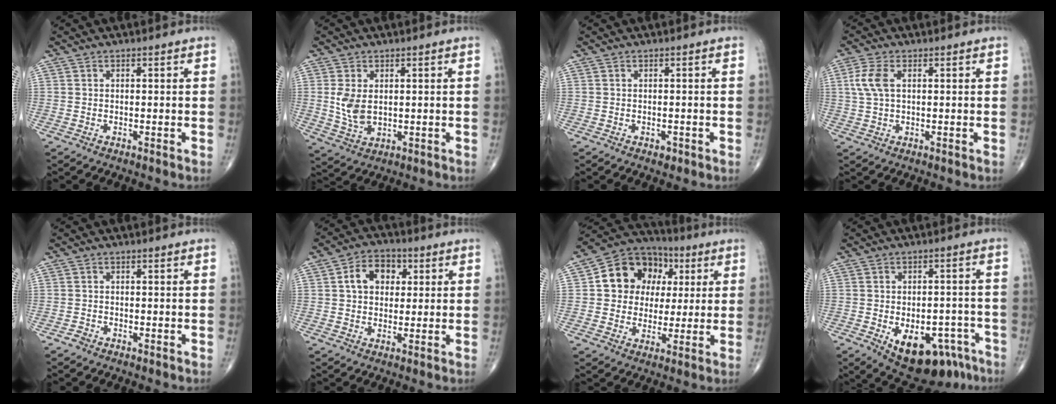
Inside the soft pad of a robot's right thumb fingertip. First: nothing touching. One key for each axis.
{"total": 6.0, "fx": 0.7, "fy": 3.8, "fz": 4.6, "tx": -0.089, "ty": -0.010, "tz": 0.026}
{"total": 1.0, "fx": -0.5, "fy": 0.7, "fz": 0.6, "tx": -0.005, "ty": 0.000, "tz": -0.006}
{"total": 5.2, "fx": 1.2, "fy": 2.7, "fz": 4.3, "tx": -0.111, "ty": 0.011, "tz": 0.023}
{"total": 1.0, "fx": -0.7, "fy": 0.7, "fz": 0.2, "tx": -0.004, "ty": 0.002, "tz": -0.018}
{"total": 7.9, "fx": 1.8, "fy": 5.9, "fz": 4.9, "tx": -0.056, "ty": 0.011, "tz": 0.023}
{"total": 14.2, "fx": 2.9, "fy": 12.0, "fz": 7.1, "tx": -0.074, "ty": 0.014, "tz": 0.043}
{"total": 15.4, "fx": -7.9, "fy": 8.7, "fz": 10.0, "tx": -0.118, "ty": 0.035, "tz": -0.098}